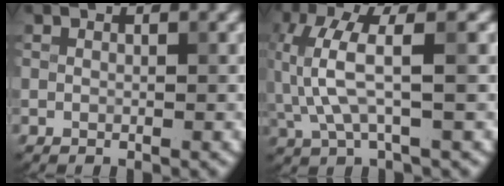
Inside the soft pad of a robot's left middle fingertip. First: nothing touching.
{"total": 5.4, "force": [0.2, 1.2, 5.3], "torque": [-0.127, 0.010, 0.004]}